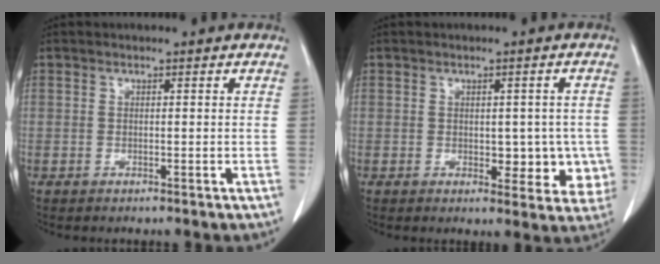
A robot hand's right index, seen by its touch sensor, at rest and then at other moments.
{"total": 6.4, "force": [-0.7, 3.8, 5.1], "torque": [-0.038, 0.009, -0.001]}